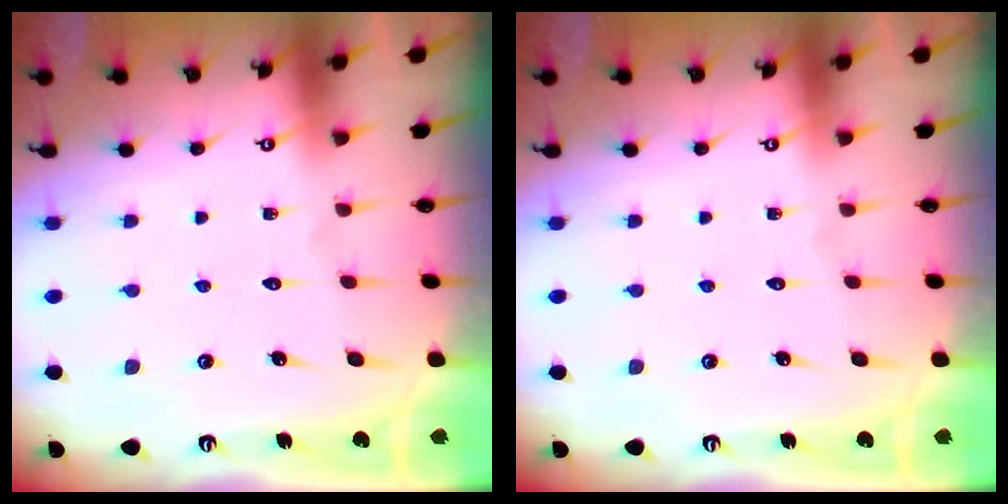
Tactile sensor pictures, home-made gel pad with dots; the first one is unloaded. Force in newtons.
{"total": 0.0}